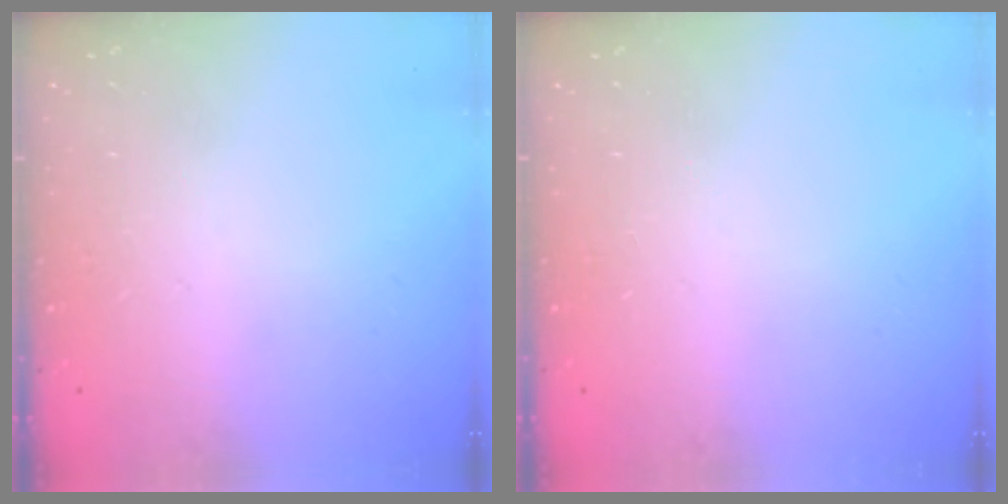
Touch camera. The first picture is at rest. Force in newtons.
{"total": 0.0}